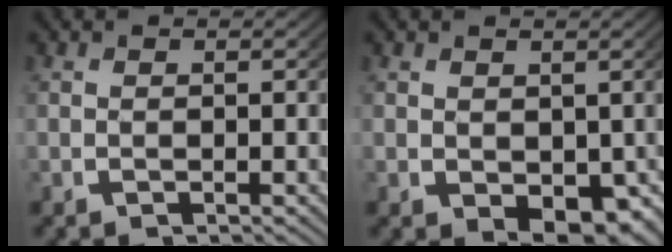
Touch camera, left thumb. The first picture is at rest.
{"total": 3.9, "force": [-0.3, 2.7, 2.8], "torque": [-0.044, -0.031, 0.020]}